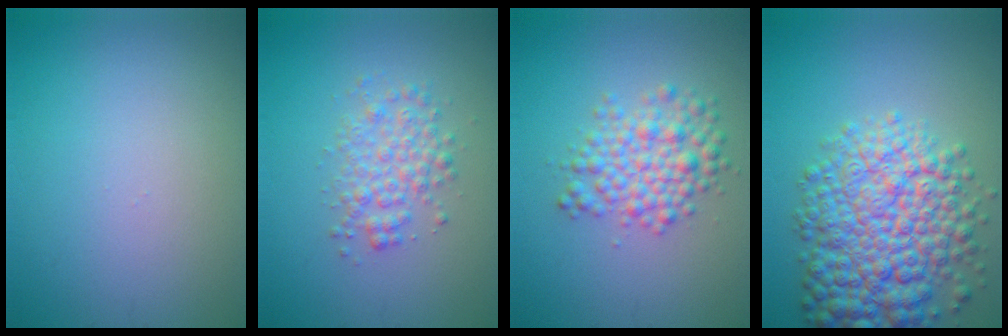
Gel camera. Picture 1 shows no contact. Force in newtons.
{"total": 2.8, "press": 2.8, "slide": 0.0}
{"total": 4.0, "press": 4.0, "slide": 0.1}
{"total": 9.9, "press": 9.9, "slide": 0.3}